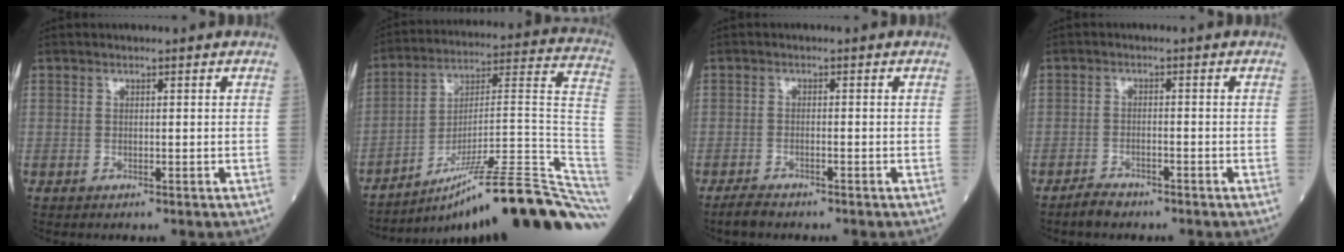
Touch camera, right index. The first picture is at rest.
{"total": 25.3, "force": [-18.8, 0.4, 16.9], "torque": [-0.146, 0.027, -0.291]}
{"total": 2.4, "force": [-2.0, 0.5, 1.1], "torque": [-0.026, -0.004, -0.037]}
{"total": 2.6, "force": [-2.3, 0.8, 0.9], "torque": [-0.022, -0.001, -0.040]}